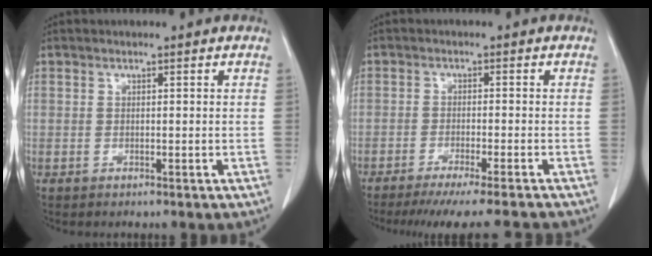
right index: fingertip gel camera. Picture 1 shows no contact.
{"total": 11.8, "force": [-10.6, -0.6, 5.1], "torque": [-0.052, -0.031, -0.149]}